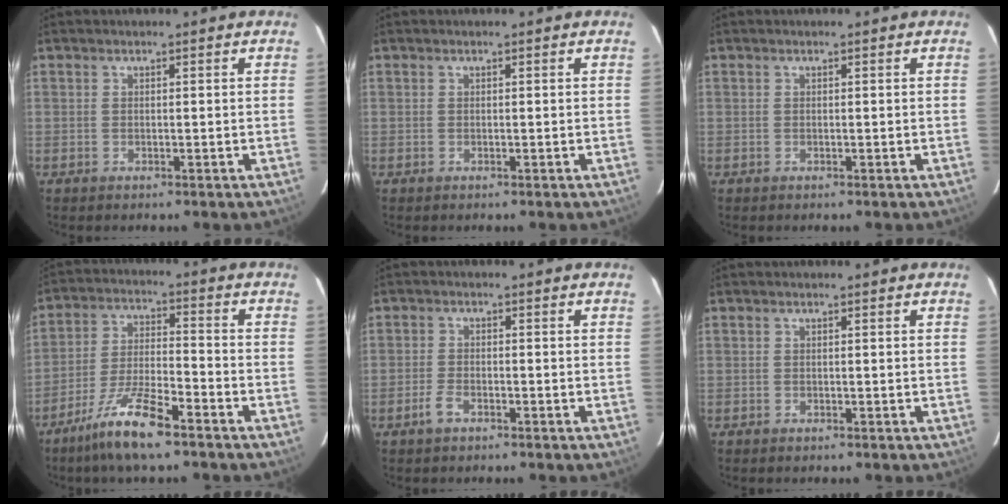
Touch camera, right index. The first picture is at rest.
{"total": 0.0}
{"total": 0.0}
{"total": 10.1, "force": [-7.1, 1.1, 7.1], "torque": [-0.144, -0.018, -0.136]}
{"total": 2.1, "force": [-1.3, 0.7, 1.4], "torque": [-0.036, -0.001, -0.024]}
{"total": 0.0}